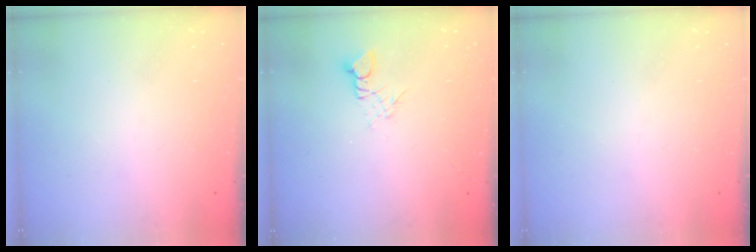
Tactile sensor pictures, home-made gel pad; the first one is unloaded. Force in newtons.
{"total": 3.0, "press": 3.0, "slide": 0.2}
{"total": 0.0}